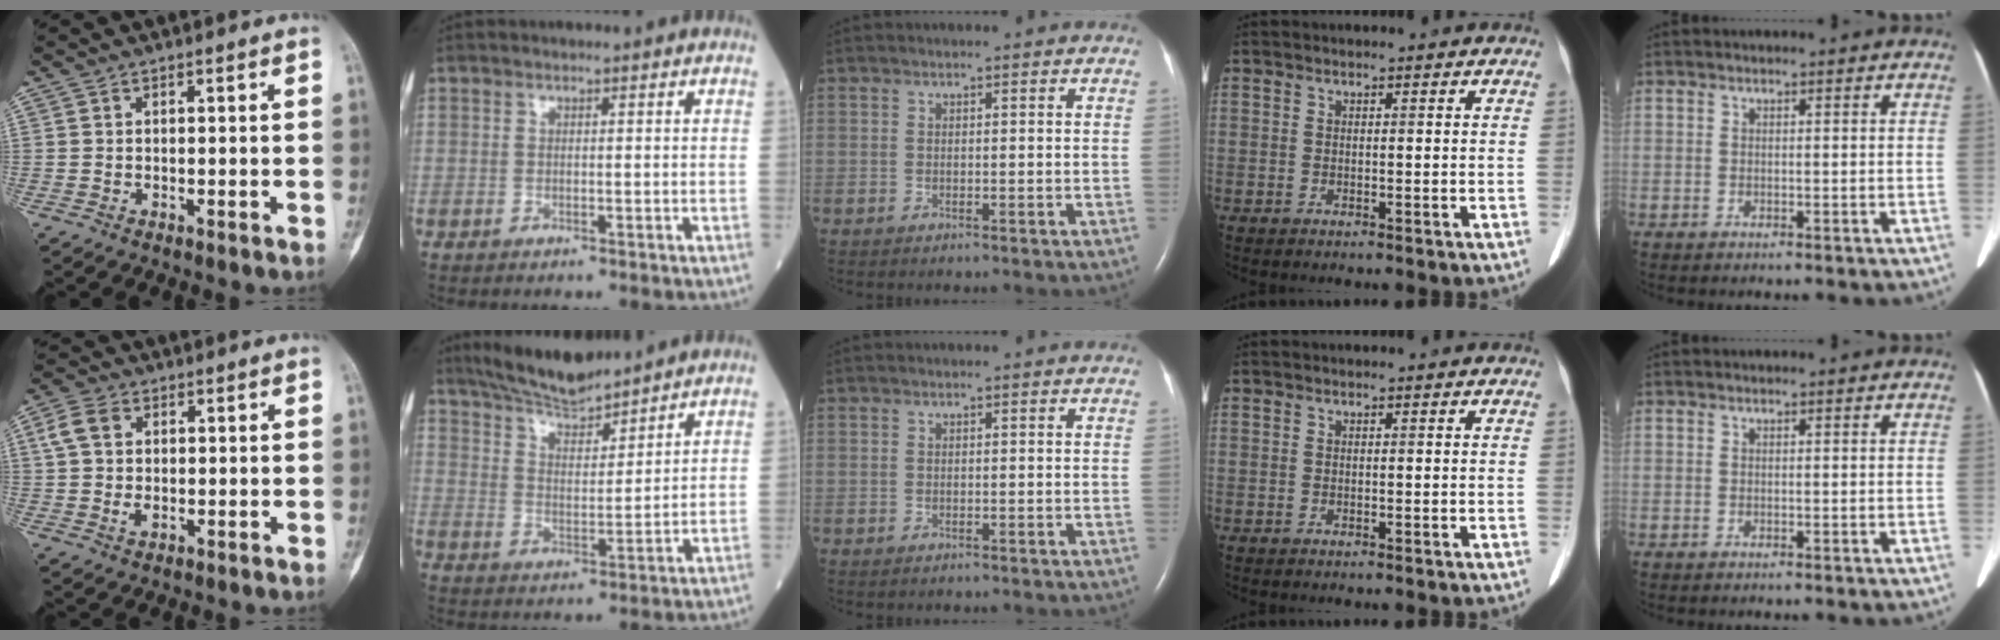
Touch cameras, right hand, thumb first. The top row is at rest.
{"thumb": {"total": 6.4, "force": [1.1, 4.5, 4.3], "torque": [-0.085, 0.006, 0.021]}, "index": {"total": 9.6, "force": [8.8, 1.2, 3.7], "torque": [-0.072, 0.000, 0.164]}}